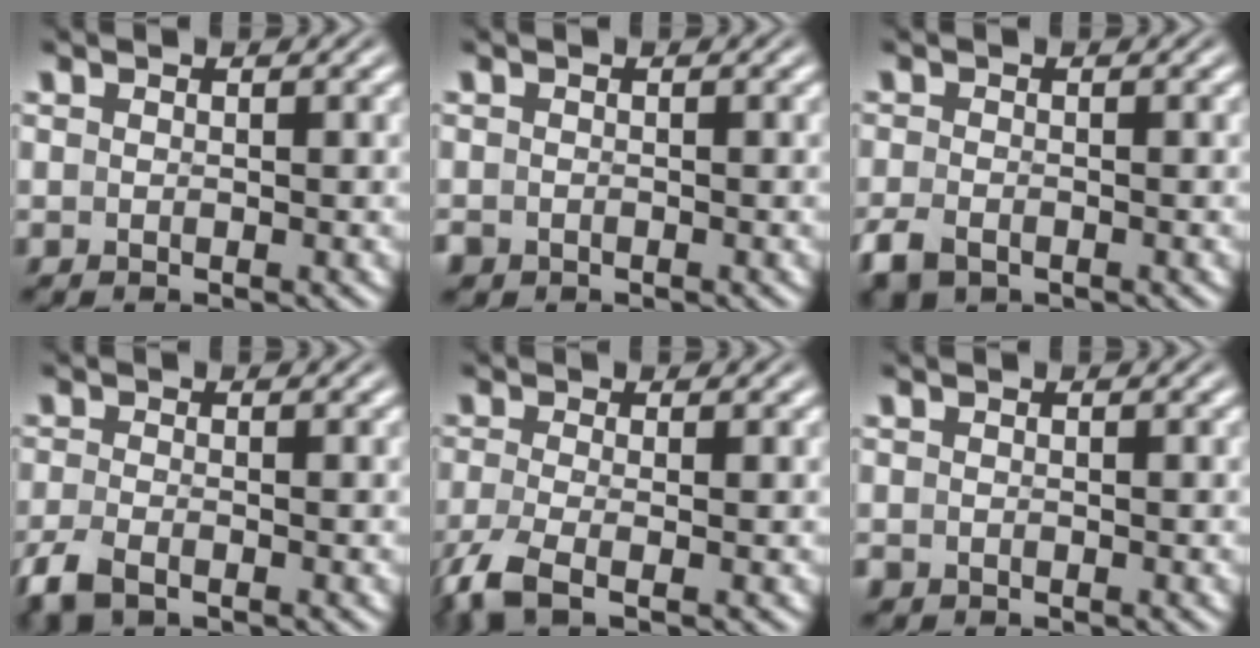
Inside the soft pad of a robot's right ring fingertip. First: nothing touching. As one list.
[{"total": 1.5, "force": [-1.1, 1.0, 0.2], "torque": [-0.011, -0.016, -0.011]}, {"total": 2.5, "force": [-1.9, 1.3, 1.0], "torque": [-0.029, -0.014, -0.027]}, {"total": 2.6, "force": [-2.0, 1.0, 1.4], "torque": [-0.038, -0.010, -0.030]}, {"total": 3.6, "force": [-2.3, 1.0, 2.6], "torque": [-0.068, -0.022, -0.027]}, {"total": 1.1, "force": [-0.8, 0.7, 0.2], "torque": [-0.009, -0.013, -0.008]}]